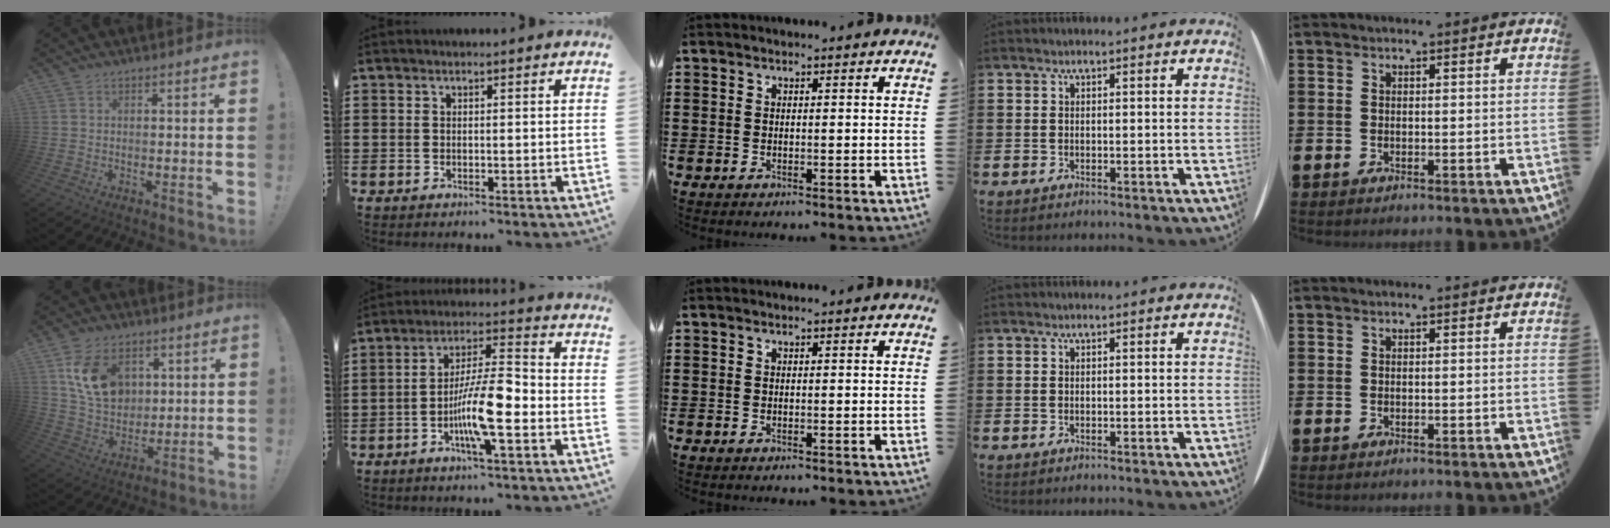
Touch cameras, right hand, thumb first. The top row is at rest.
{"thumb": {"total": 14.9, "force": [5.8, 10.8, 8.4], "torque": [-0.142, -0.011, 0.117]}, "index": {"total": 10.4, "force": [-3.2, 2.2, 9.7], "torque": [-0.193, -0.005, -0.063]}}